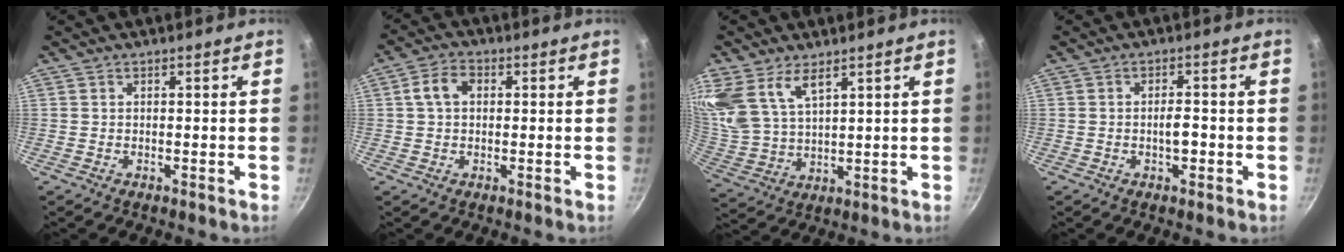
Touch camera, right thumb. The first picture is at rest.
{"total": 5.0, "force": [0.9, 3.5, 3.5], "torque": [-0.065, 0.014, 0.013]}
{"total": 14.3, "force": [7.6, 7.6, 9.4], "torque": [-0.213, -0.016, 0.165]}
{"total": 3.2, "force": [-0.8, 1.3, 2.8], "torque": [-0.040, 0.005, -0.013]}